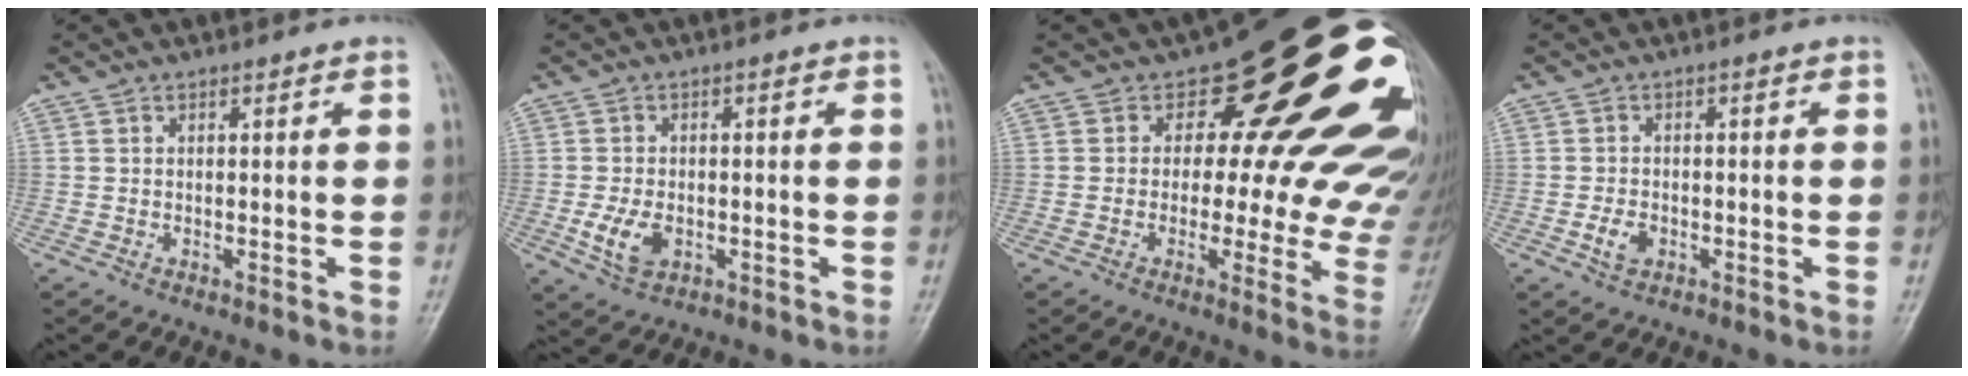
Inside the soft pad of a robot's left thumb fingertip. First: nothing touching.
{"total": 5.5, "force": [-1.5, 3.6, 3.9], "torque": [-0.071, -0.003, -0.025]}
{"total": 22.8, "force": [11.0, 11.3, 16.5], "torque": [-0.147, -0.043, 0.125]}
{"total": 3.9, "force": [-1.0, 3.3, 1.8], "torque": [-0.016, 0.003, -0.011]}